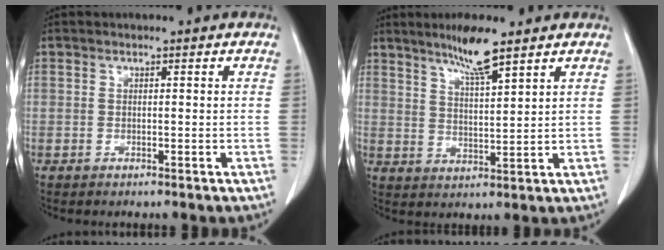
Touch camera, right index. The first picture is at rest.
{"total": 6.8, "force": [5.0, 0.1, 4.6], "torque": [-0.088, -0.003, 0.092]}